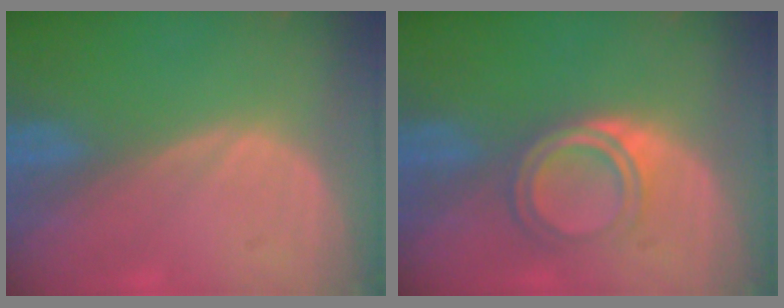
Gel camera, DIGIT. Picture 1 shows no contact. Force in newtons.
{"total": 4.4, "press": 4.4, "slide": 0.2}